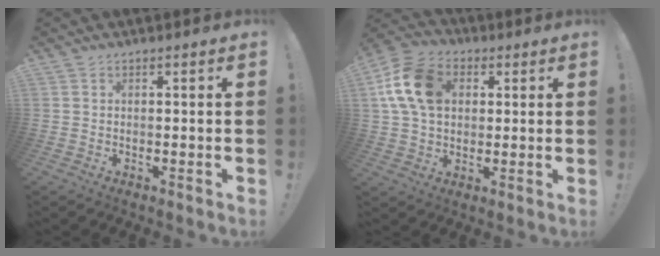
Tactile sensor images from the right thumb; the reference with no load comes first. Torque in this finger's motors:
{"motor_torque": [1.20, 2.88, 0.21, 0.12, 0.49]}